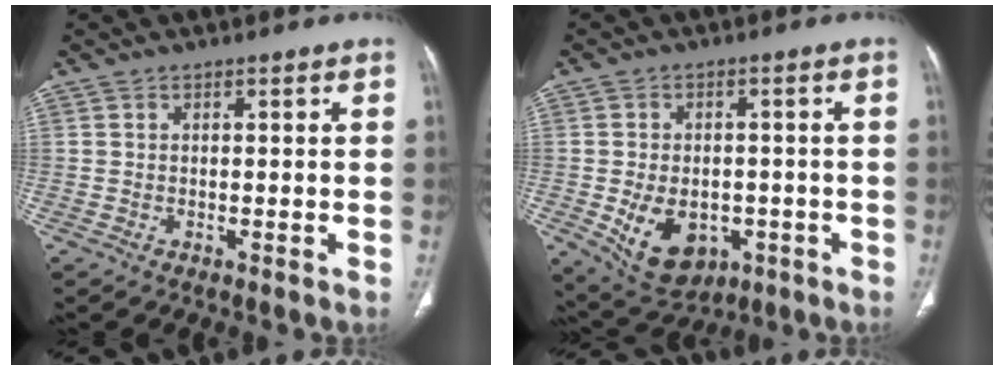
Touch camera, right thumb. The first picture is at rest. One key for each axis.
{"total": 11.7, "fx": -3.6, "fy": 8.3, "fz": 7.4, "tx": -0.104, "ty": 0.010, "tz": -0.034}